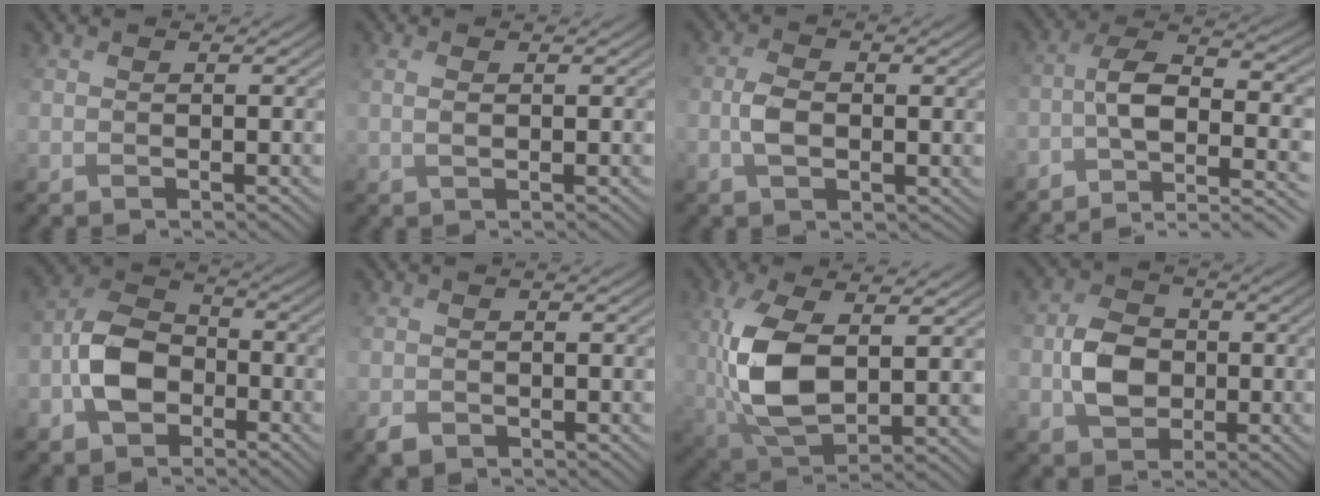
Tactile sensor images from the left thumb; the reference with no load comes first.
{"total": 1.5, "force": [0.3, 0.5, 1.4], "torque": [-0.034, 0.002, 0.007]}
{"total": 3.7, "force": [-0.6, 2.3, 2.9], "torque": [-0.064, -0.001, -0.014]}
{"total": 10.4, "force": [-4.8, 3.5, 8.5], "torque": [-0.149, 0.004, -0.086]}
{"total": 8.3, "force": [-3.1, 5.6, 5.3], "torque": [-0.114, 0.006, -0.076]}
{"total": 1.4, "force": [-0.8, 1.0, 0.6], "torque": [-0.014, -0.007, -0.017]}
{"total": 11.8, "force": [1.3, 5.5, 10.4], "torque": [-0.242, -0.010, 0.030]}
{"total": 5.9, "force": [-1.0, 4.7, 3.5], "torque": [-0.073, -0.001, -0.022]}